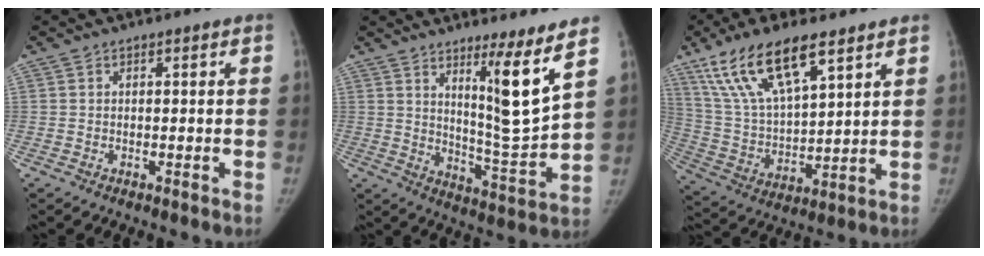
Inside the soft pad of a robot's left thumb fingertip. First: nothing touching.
{"total": 11.4, "force": [6.4, 0.1, 9.4], "torque": [-0.144, -0.070, 0.111]}
{"total": 18.0, "force": [10.9, 6.4, 12.7], "torque": [-0.226, -0.033, 0.213]}